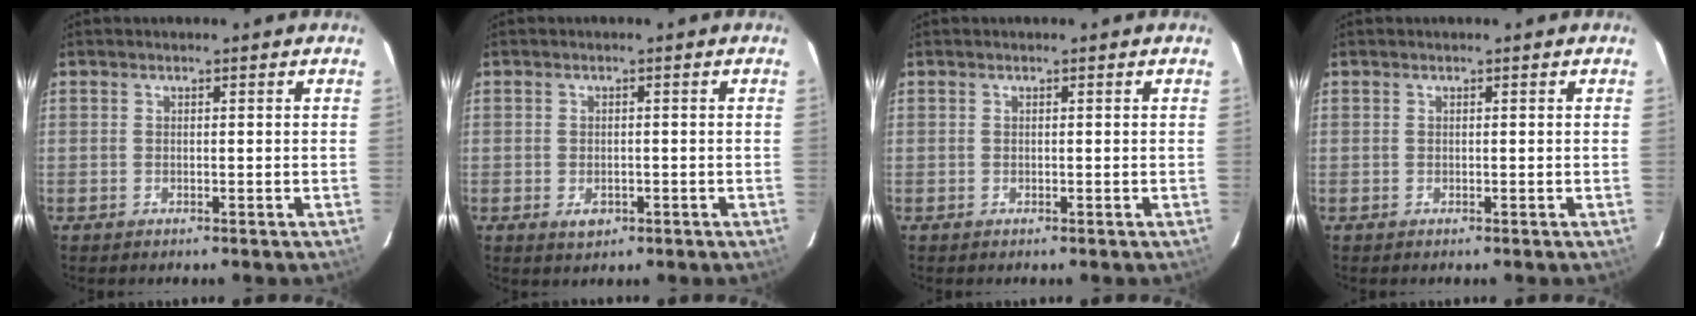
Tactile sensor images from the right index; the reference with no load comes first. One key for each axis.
{"total": 2.7, "fx": -1.1, "fy": 1.9, "fz": 1.6, "tx": -0.030, "ty": -0.004, "tz": -0.011}
{"total": 0.0}
{"total": 0.0}